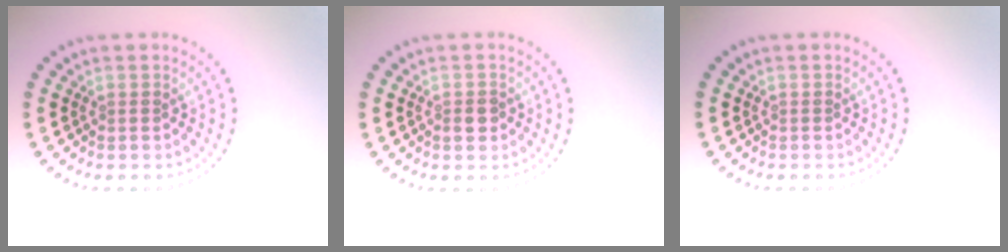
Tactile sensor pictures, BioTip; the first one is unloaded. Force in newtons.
{"total": 1.4, "press": 1.3, "slide": 0.3}
{"total": 0.0}